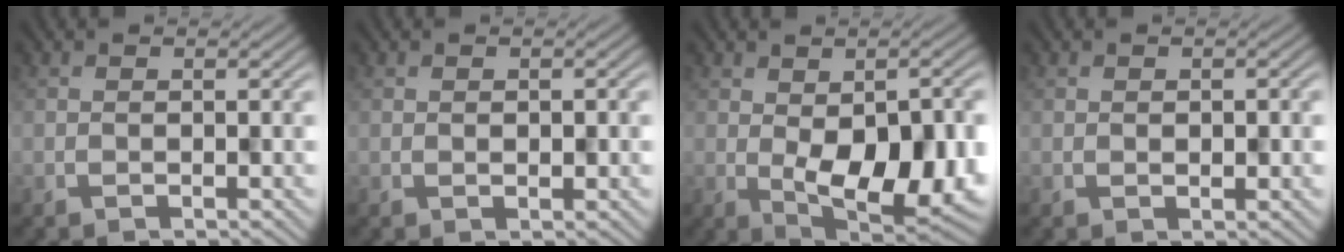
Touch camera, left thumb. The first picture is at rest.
{"total": 1.7, "force": [0.1, 1.1, 1.3], "torque": [-0.011, 0.003, 0.010]}
{"total": 14.2, "force": [-1.8, 7.9, 11.7], "torque": [-0.157, -0.024, -0.002]}
{"total": 2.0, "force": [0.2, 1.3, 1.5], "torque": [-0.016, 0.005, 0.015]}